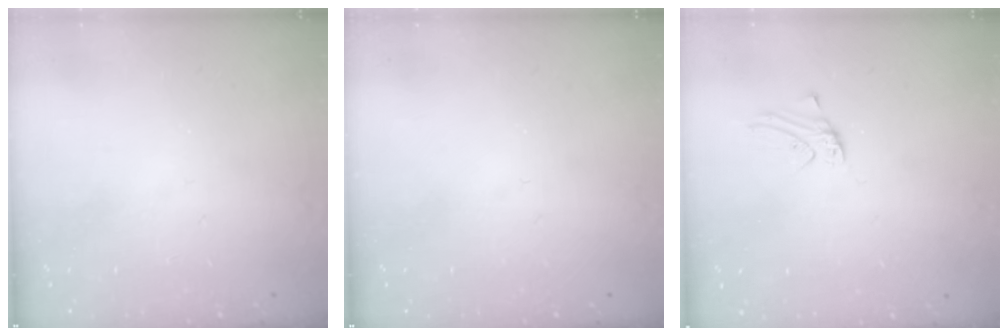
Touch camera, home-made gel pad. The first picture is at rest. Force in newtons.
{"total": 0.0}
{"total": 0.0}